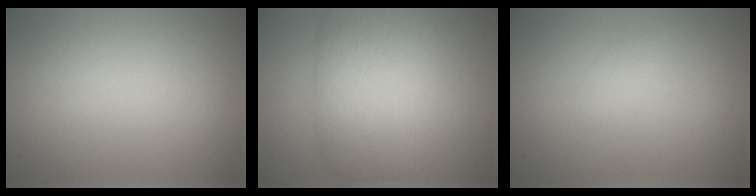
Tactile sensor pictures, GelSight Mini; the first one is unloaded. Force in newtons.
{"total": 9.5, "press": 9.5, "slide": 0.5}
{"total": 0.5, "press": 0.5, "slide": 0.0}